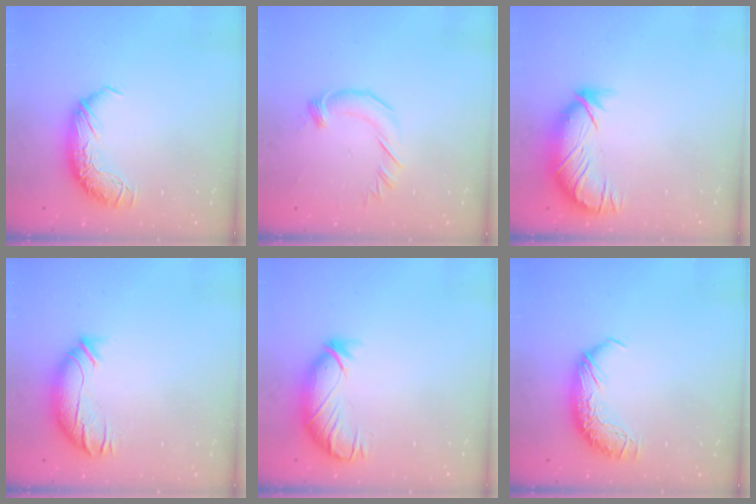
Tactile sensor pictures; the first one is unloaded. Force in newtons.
{"total": 2.5, "press": 2.5, "slide": 0.2}
{"total": 4.0, "press": 3.5, "slide": 1.9}
{"total": 2.7, "press": 2.1, "slide": 1.7}
{"total": 3.8, "press": 3.3, "slide": 1.9}
{"total": 0.0}